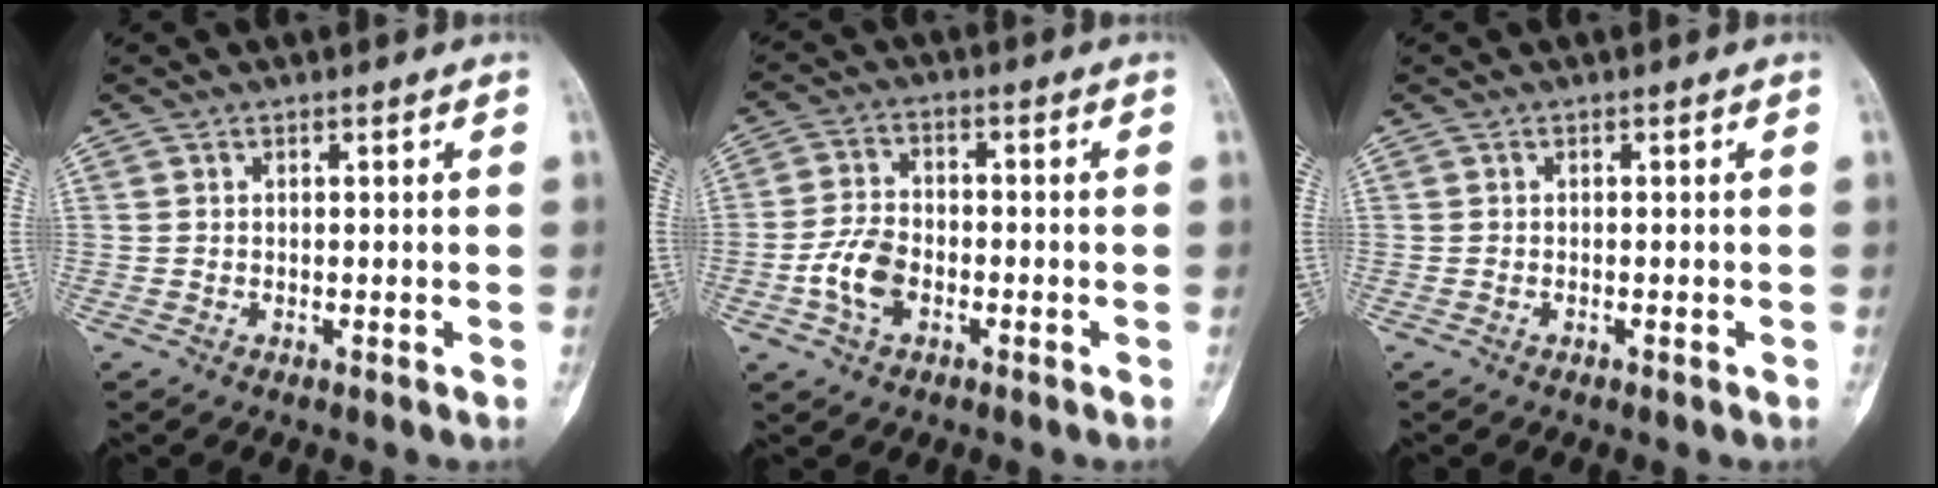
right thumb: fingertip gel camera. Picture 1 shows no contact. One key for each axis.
{"total": 7.1, "fx": -2.4, "fy": 4.5, "fz": 5.0, "tx": -0.093, "ty": 0.018, "tz": -0.051}
{"total": 0.0}